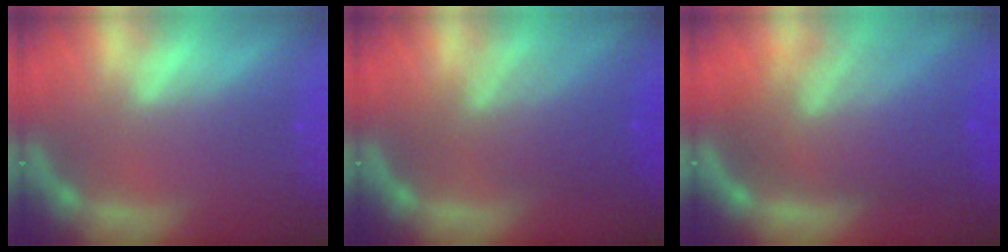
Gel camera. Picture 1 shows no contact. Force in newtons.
{"total": 6.0}
{"total": 10.1}